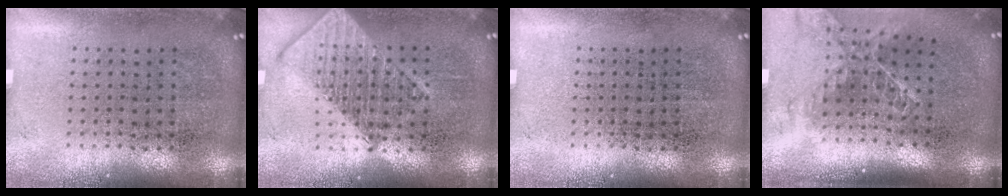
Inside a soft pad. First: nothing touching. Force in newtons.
{"total": 2.8, "press": 2.8, "slide": 0.4}
{"total": 0.0}
{"total": 1.9, "press": 1.5, "slide": 1.3}